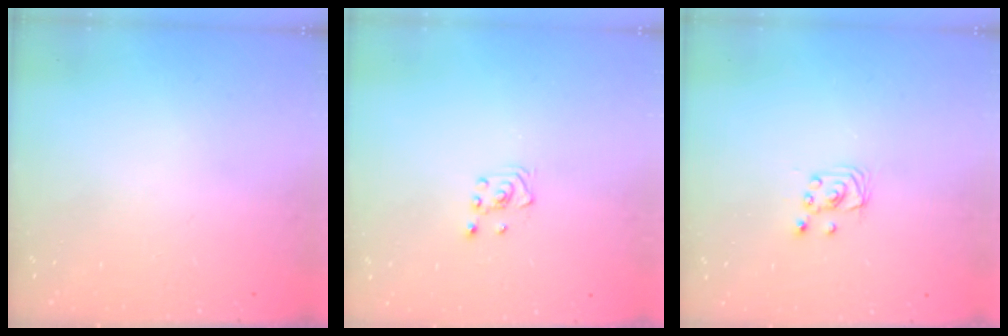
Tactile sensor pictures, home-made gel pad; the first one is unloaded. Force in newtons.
{"total": 2.8, "press": 2.6, "slide": 1.1}
{"total": 2.4, "press": 2.4, "slide": 0.2}